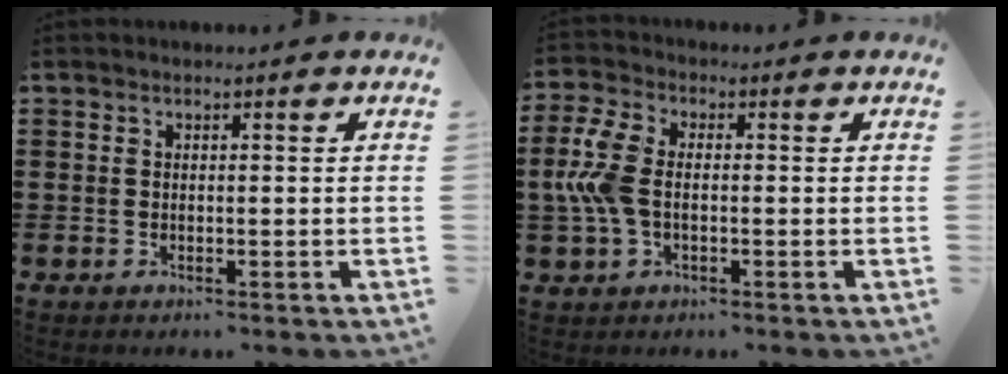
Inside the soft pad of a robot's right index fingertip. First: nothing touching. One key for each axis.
{"total": 7.2, "fx": -0.3, "fy": 4.2, "fz": 5.8, "tx": -0.152, "ty": 0.000, "tz": -0.014}